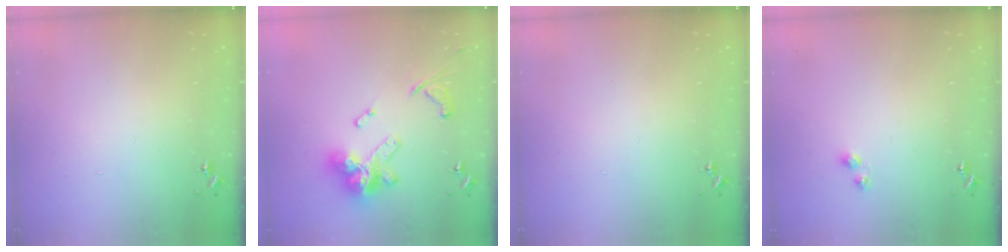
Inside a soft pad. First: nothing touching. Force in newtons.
{"total": 18.7, "press": 18.6, "slide": 1.9}
{"total": 0.0}
{"total": 5.3, "press": 5.2, "slide": 0.7}